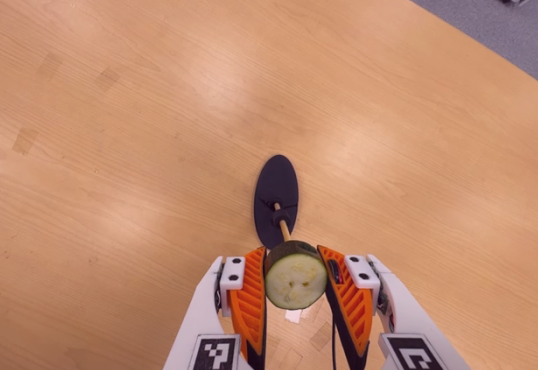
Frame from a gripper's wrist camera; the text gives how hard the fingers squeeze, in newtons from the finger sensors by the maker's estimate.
{"total": 10.8, "left": 9.8, "right": 11.9}